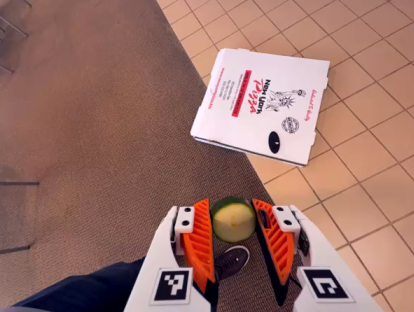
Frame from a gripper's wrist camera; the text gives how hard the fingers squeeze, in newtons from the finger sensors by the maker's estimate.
{"total": 7.8, "left": 7.5, "right": 8.1}